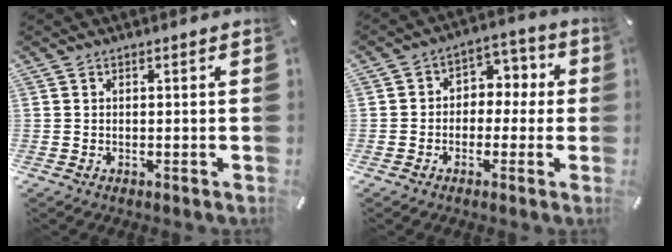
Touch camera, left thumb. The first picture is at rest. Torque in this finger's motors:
{"motor_torque": [-0.04, 0.20, 0.02, -0.17, 0.01]}